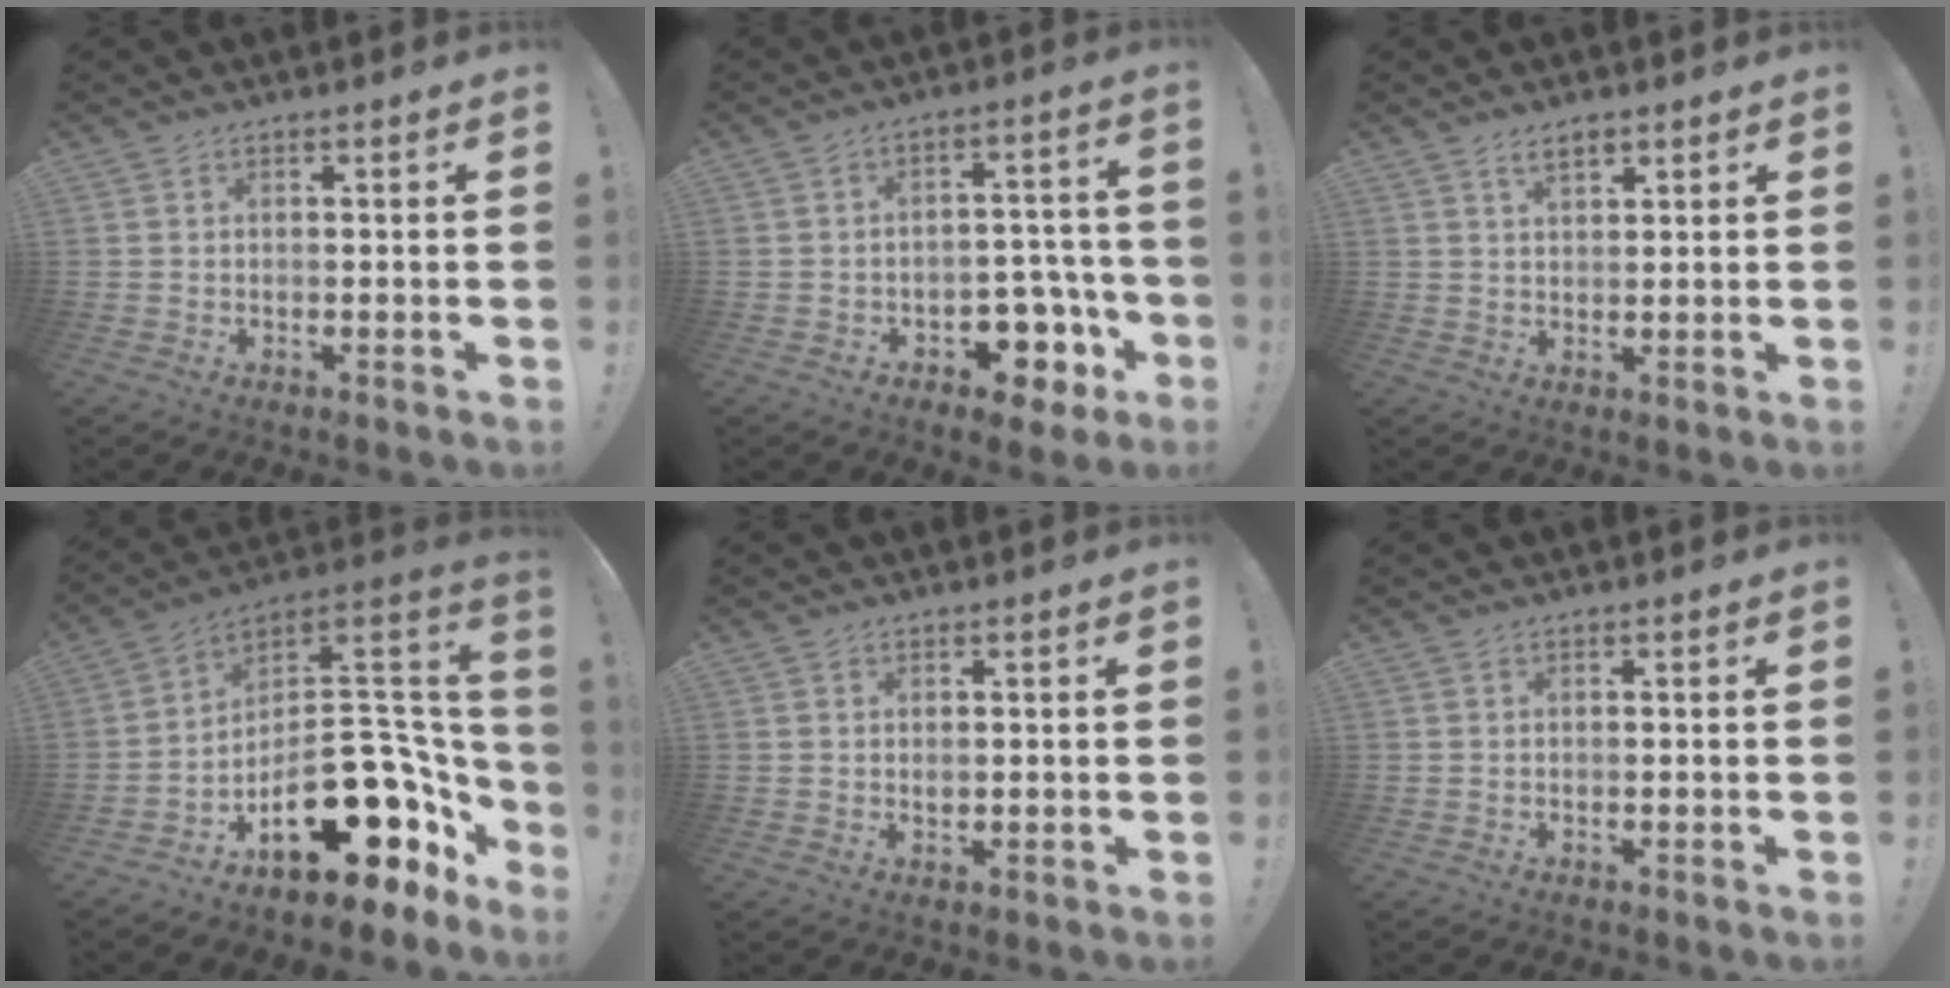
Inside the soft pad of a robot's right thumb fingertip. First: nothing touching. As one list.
[{"total": 10.1, "force": [-5.4, 6.7, 5.4], "torque": [-0.043, 0.046, -0.084]}, {"total": 3.7, "force": [2.4, 1.6, 2.3], "torque": [-0.027, -0.013, 0.040]}, {"total": 23.7, "force": [-8.1, 13.6, 17.6], "torque": [-0.231, 0.037, -0.104]}, {"total": 0.9, "force": [0.4, 0.7, 0.4], "torque": [0.008, -0.005, 0.004]}, {"total": 0.0}]